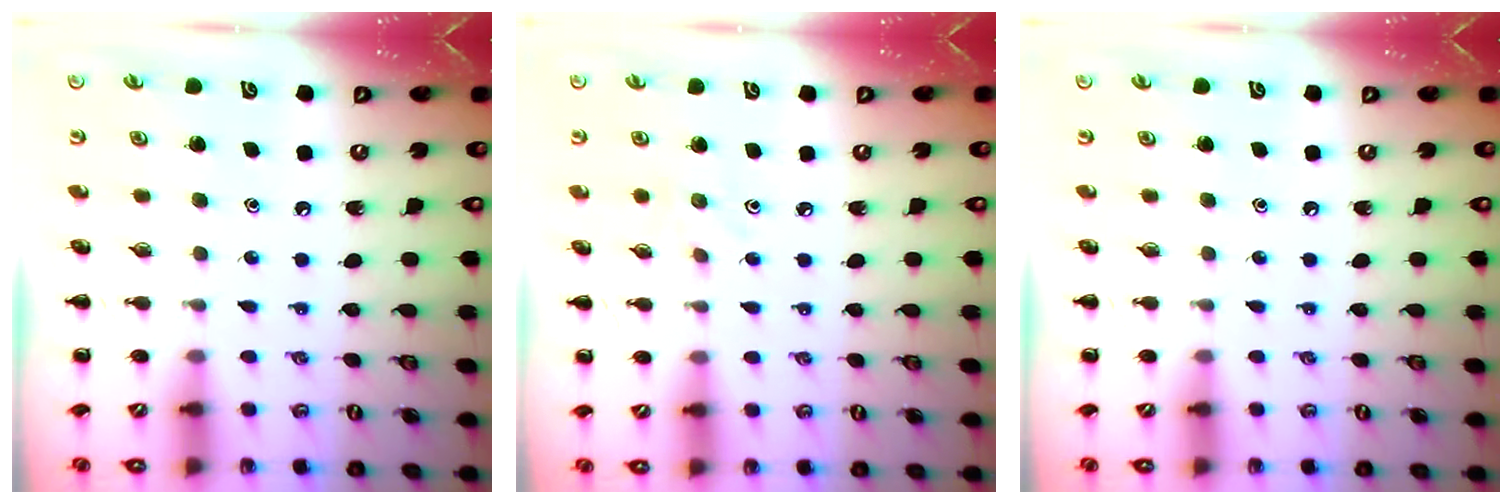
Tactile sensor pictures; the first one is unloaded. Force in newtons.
{"total": 2.7, "press": 2.5, "slide": 0.9}
{"total": 0.0}